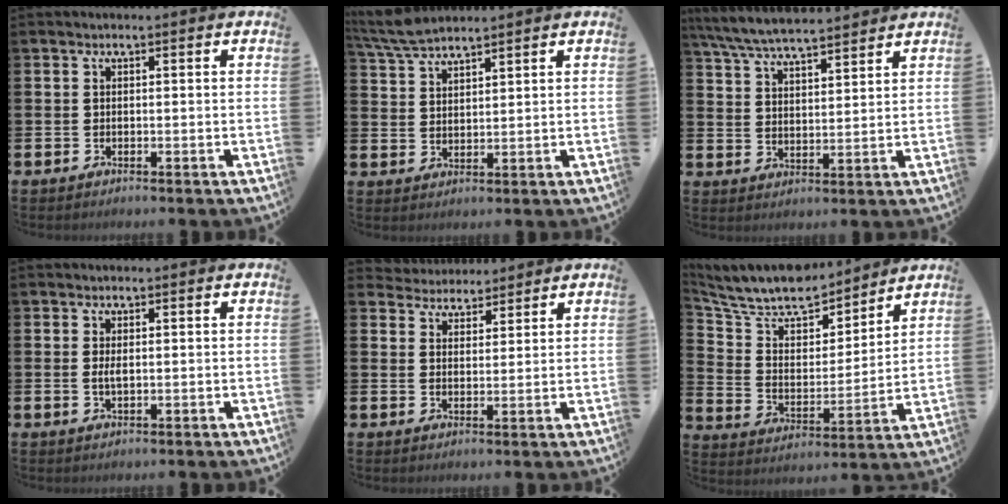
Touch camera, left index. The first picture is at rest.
{"total": 5.3, "force": [5.0, 0.7, 1.6], "torque": [-0.051, -0.016, 0.093]}
{"total": 6.7, "force": [6.5, 0.6, 1.8], "torque": [-0.061, -0.028, 0.117]}
{"total": 1.3, "force": [0.3, 0.4, 1.2], "torque": [-0.013, -0.002, 0.001]}
{"total": 4.0, "force": [3.7, 1.1, -0.7], "torque": [-0.009, -0.018, 0.069]}
{"total": 10.4, "force": [9.6, 3.1, 2.6], "torque": [-0.090, -0.073, 0.168]}